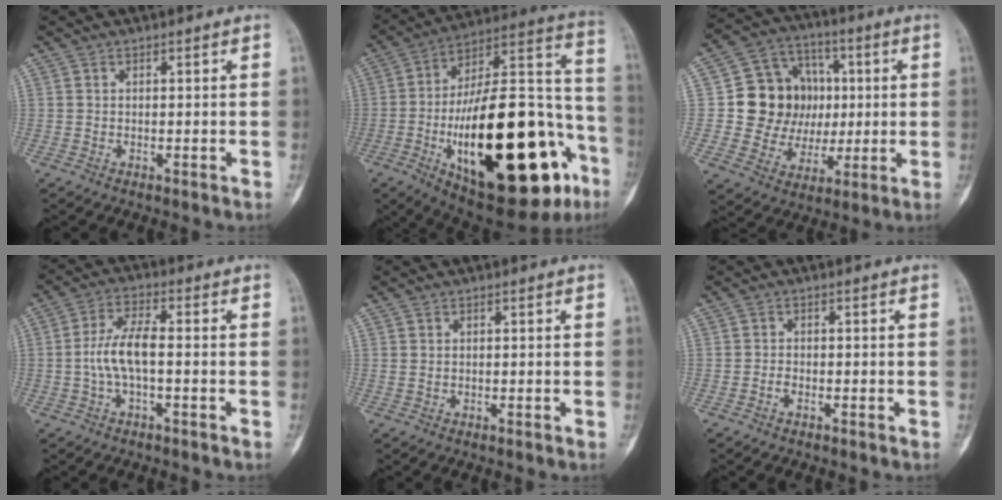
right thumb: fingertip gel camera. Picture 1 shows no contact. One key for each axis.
{"total": 38.4, "fx": -12.9, "fy": 15.4, "fz": 32.7, "tx": -0.462, "ty": 0.051, "tz": -0.183}
{"total": 16.0, "fx": 1.4, "fy": 14.0, "fz": 7.5, "tx": -0.068, "ty": 0.019, "tz": 0.037}
{"total": 7.2, "fx": -0.9, "fy": 2.6, "fz": 6.7, "tx": -0.145, "ty": 0.024, "tz": -0.023}
{"total": 0.9, "fx": 0.3, "fy": 0.7, "fz": 0.5, "tx": -0.011, "ty": 0.002, "tz": 0.009}
{"total": 1.1, "fx": -0.6, "fy": 0.6, "fz": 0.7, "tx": -0.010, "ty": 0.004, "tz": -0.013}